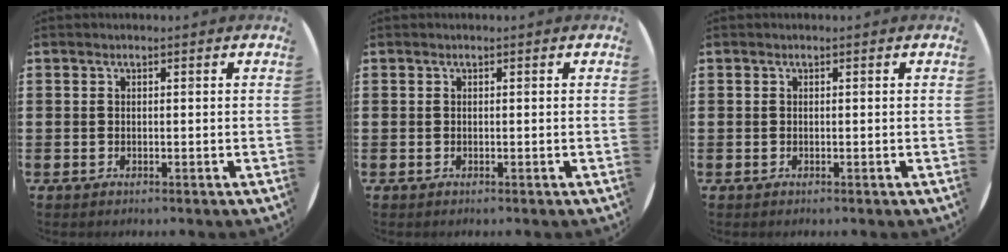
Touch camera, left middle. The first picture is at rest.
{"total": 0.0}
{"total": 0.0}